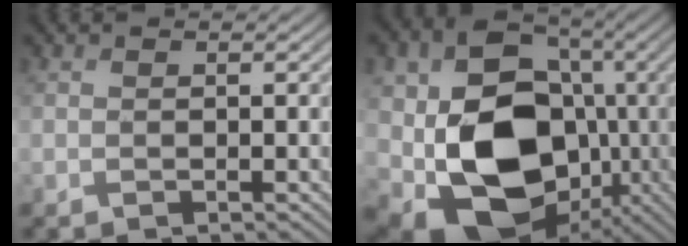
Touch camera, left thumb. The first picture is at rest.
{"total": 16.5, "force": [-2.3, 12.4, 10.7], "torque": [-0.209, -0.028, -0.037]}